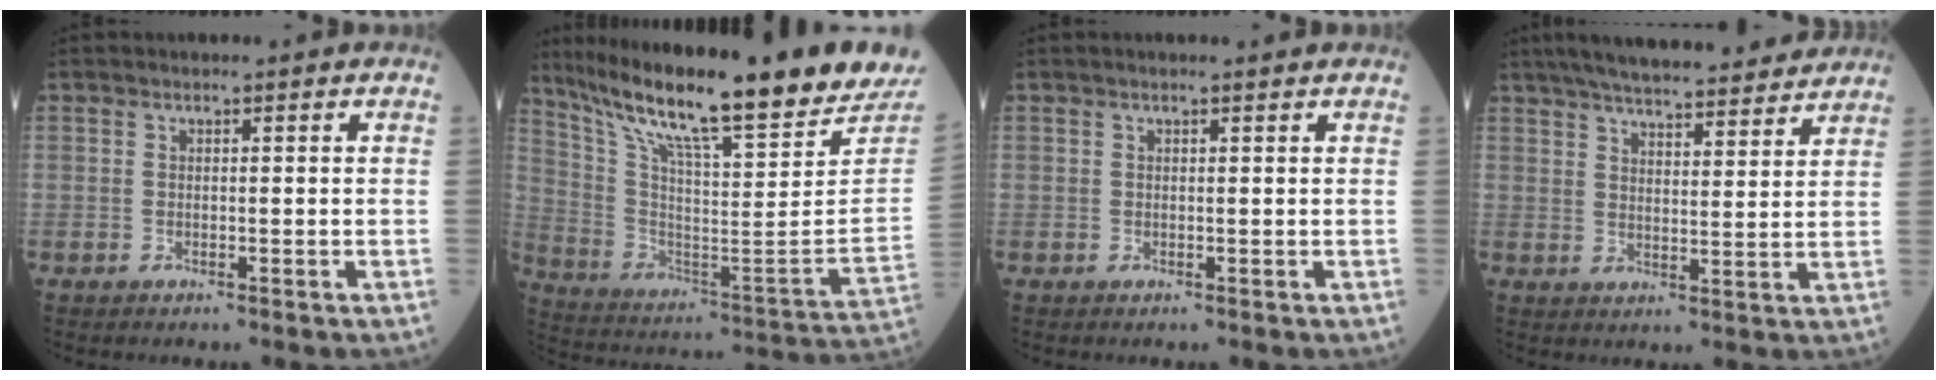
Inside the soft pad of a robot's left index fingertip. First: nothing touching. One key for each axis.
{"total": 28.3, "fx": 22.4, "fy": 2.9, "fz": 17.0, "tx": -0.295, "ty": -0.041, "tz": 0.334}
{"total": 1.4, "fx": 1.2, "fy": -0.1, "fz": 0.6, "tx": -0.012, "ty": 0.009, "tz": 0.019}
{"total": 19.2, "fx": 16.8, "fy": 3.2, "fz": 8.7, "tx": -0.137, "ty": 0.032, "tz": 0.238}